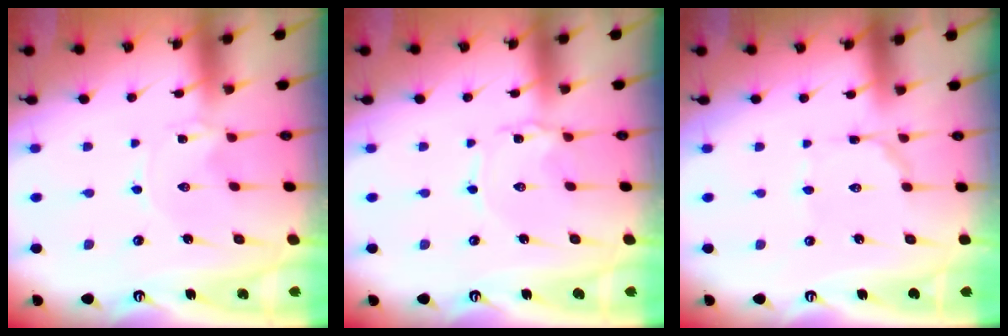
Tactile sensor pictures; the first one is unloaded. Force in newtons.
{"total": 1.9, "press": 1.9, "slide": 0.3}
{"total": 2.2, "press": 2.2, "slide": 0.2}